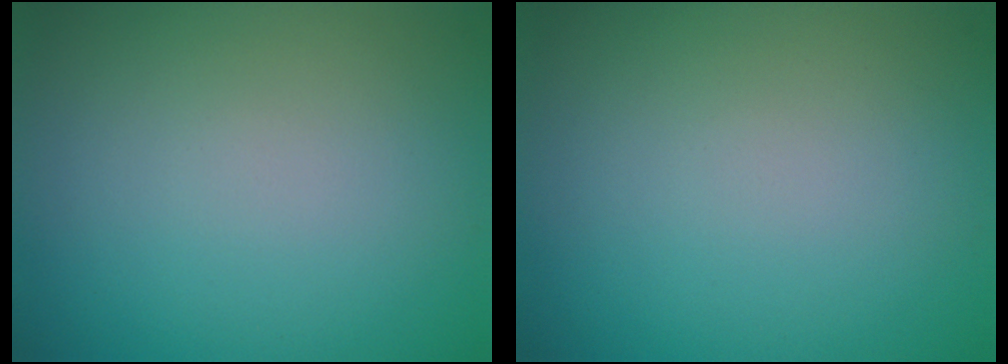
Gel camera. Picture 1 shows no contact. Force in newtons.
{"total": 0.0}